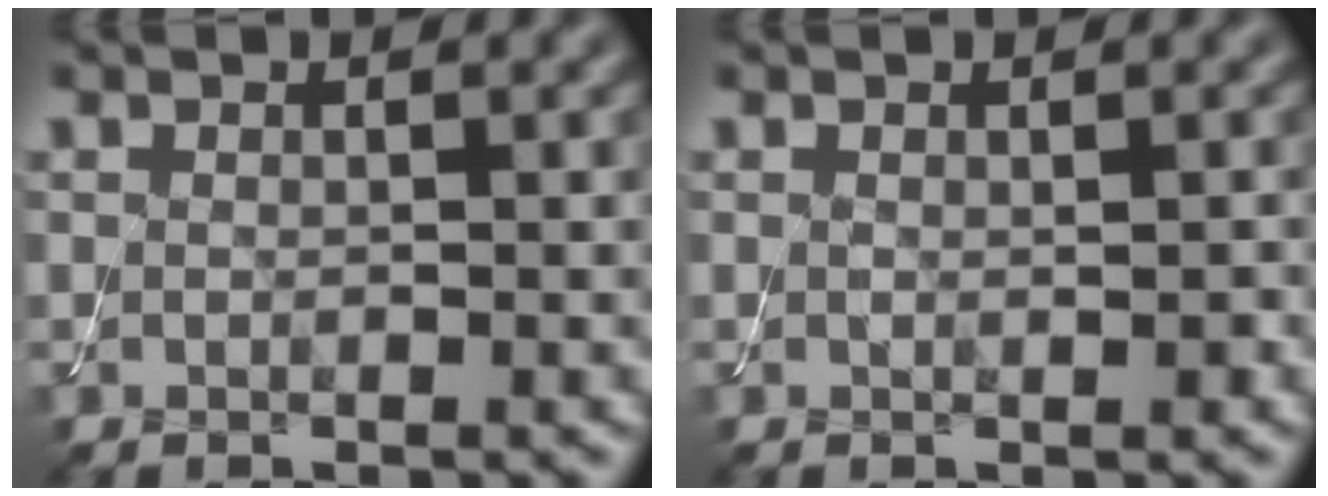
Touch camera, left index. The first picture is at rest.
{"total": 0.7, "force": [0.0, 0.3, 0.6], "torque": [-0.010, -0.003, 0.001]}